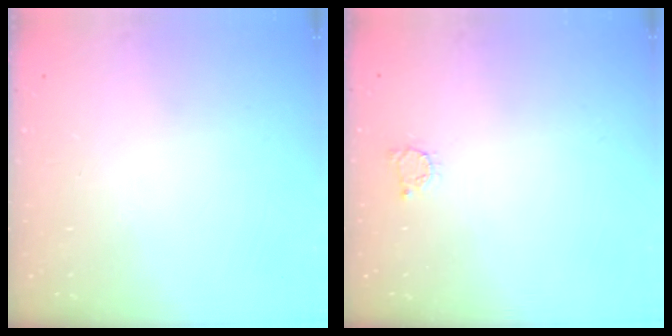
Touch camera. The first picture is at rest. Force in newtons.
{"total": 2.5, "press": 2.5, "slide": 0.3}